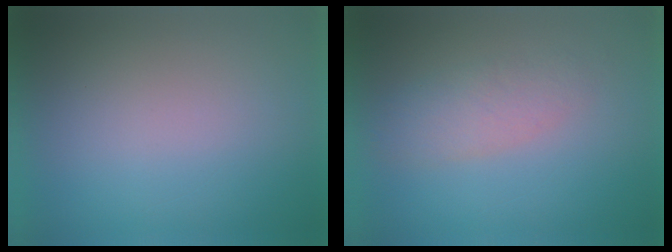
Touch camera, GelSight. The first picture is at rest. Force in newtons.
{"total": 2.9}